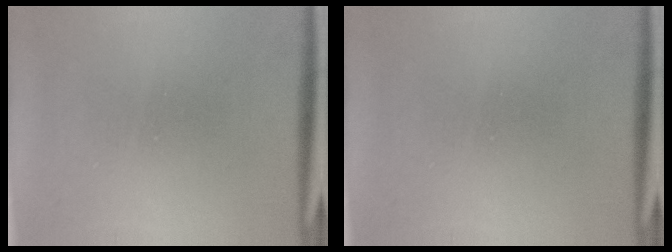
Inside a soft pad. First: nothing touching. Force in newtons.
{"total": 0.0}